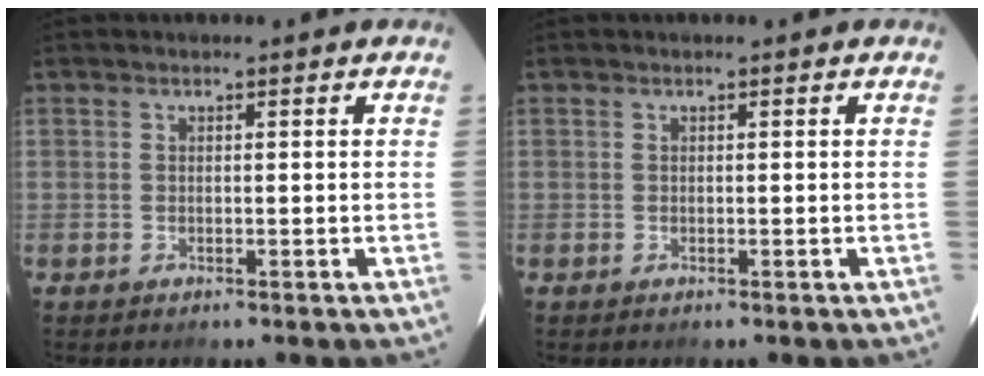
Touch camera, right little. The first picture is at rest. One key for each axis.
{"total": 0.0}